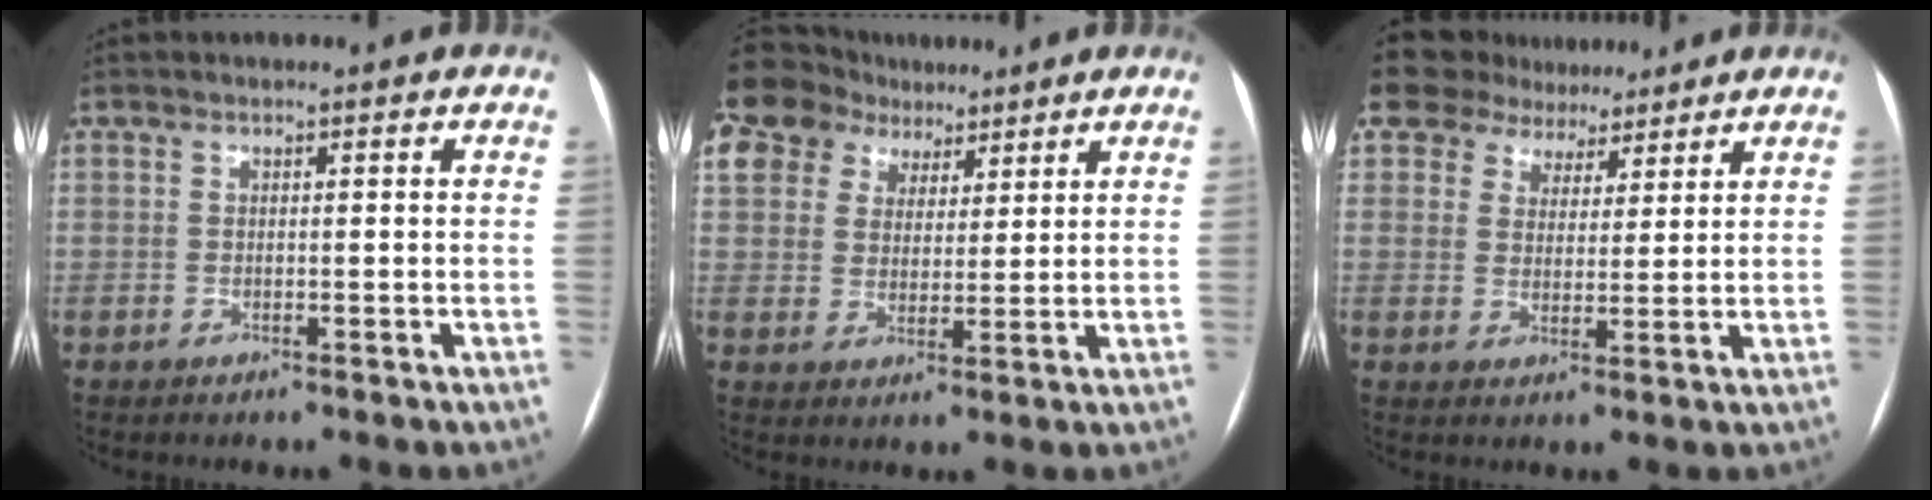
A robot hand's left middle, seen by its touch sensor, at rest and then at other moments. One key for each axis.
{"total": 14.6, "fx": 9.8, "fy": 9.6, "fz": 5.0, "tx": -0.143, "ty": 0.055, "tz": 0.183}
{"total": 6.2, "fx": 5.8, "fy": 1.9, "fz": -0.5, "tx": 0.027, "ty": 0.000, "tz": 0.088}